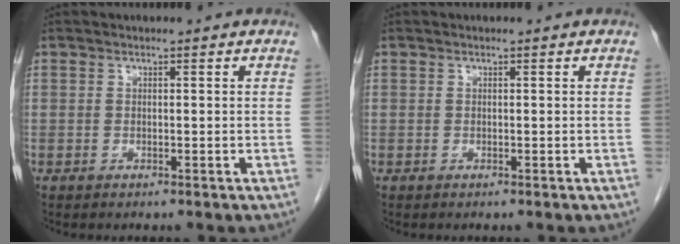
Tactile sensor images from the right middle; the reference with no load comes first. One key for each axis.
{"total": 0.0}